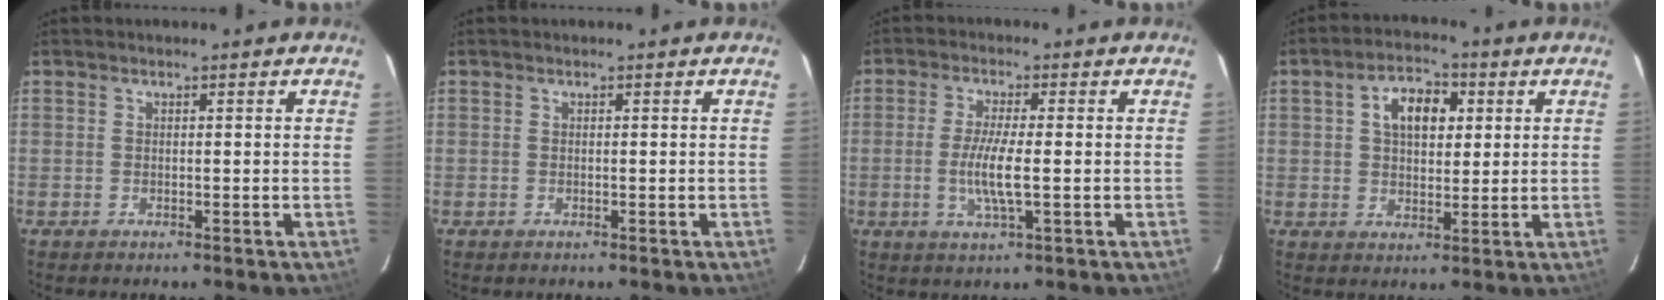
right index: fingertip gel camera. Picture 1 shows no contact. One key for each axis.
{"total": 0.0}
{"total": 6.4, "fx": -1.0, "fy": 0.6, "fz": 6.3, "tx": -0.123, "ty": -0.007, "tz": -0.021}
{"total": 7.9, "fx": 2.3, "fy": 4.8, "fz": 5.9, "tx": -0.097, "ty": 0.026, "tz": 0.040}